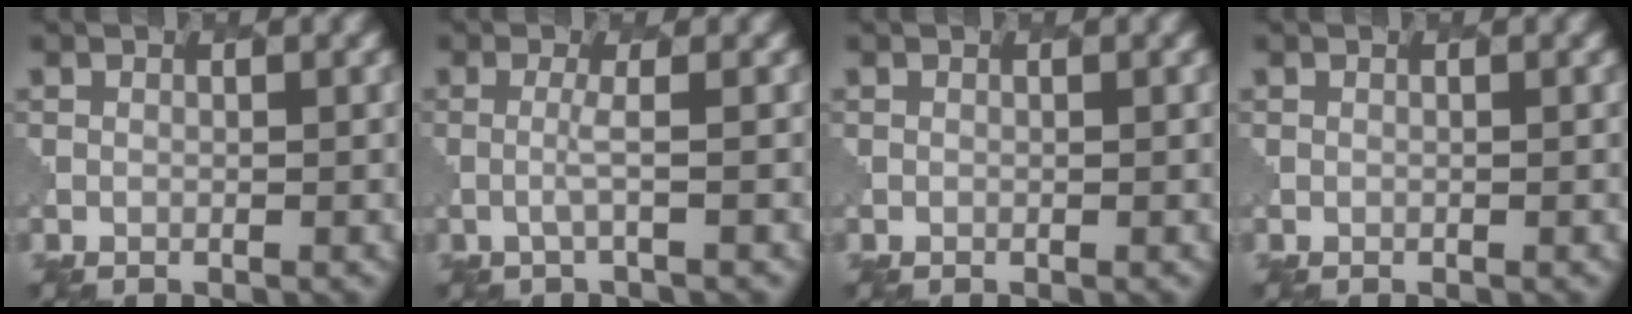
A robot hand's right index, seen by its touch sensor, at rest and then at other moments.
{"total": 1.2, "force": [-0.1, 0.1, 1.2], "torque": [-0.025, -0.002, -0.007]}
{"total": 0.0}
{"total": 0.0}